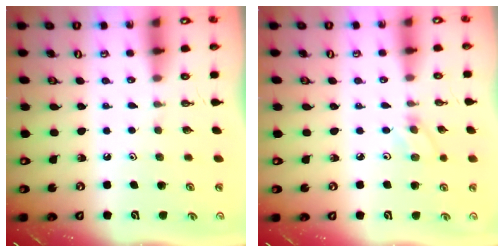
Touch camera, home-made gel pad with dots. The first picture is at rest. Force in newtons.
{"total": 3.0, "press": 3.0, "slide": 0.4}